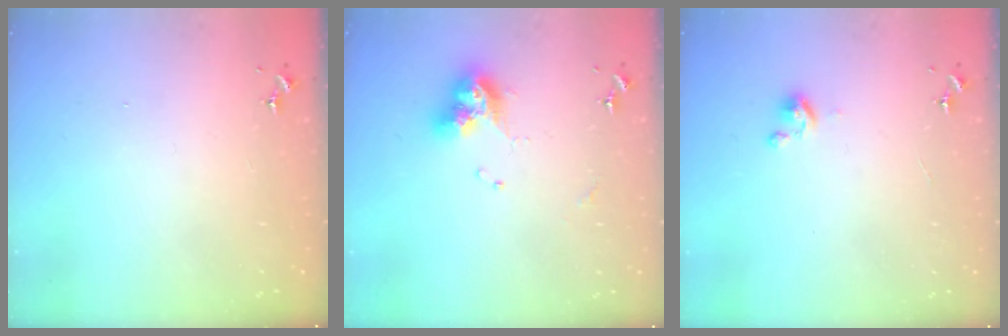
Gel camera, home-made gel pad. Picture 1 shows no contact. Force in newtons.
{"total": 10.7, "press": 10.6, "slide": 1.1}
{"total": 4.0, "press": 4.0, "slide": 0.2}